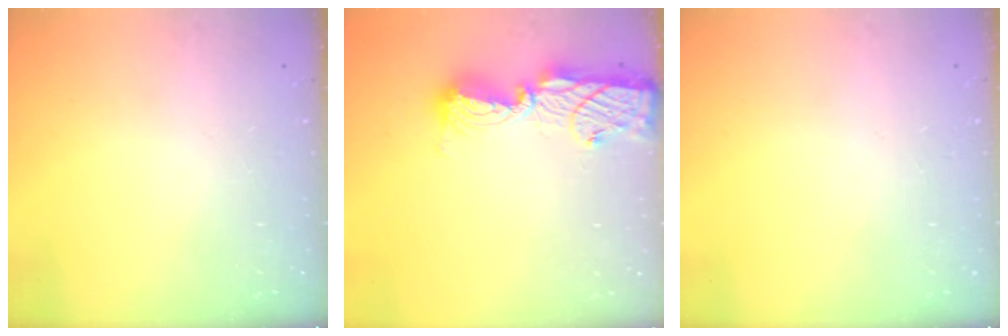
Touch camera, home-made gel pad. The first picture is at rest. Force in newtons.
{"total": 13.6, "press": 13.5, "slide": 1.0}
{"total": 0.0}